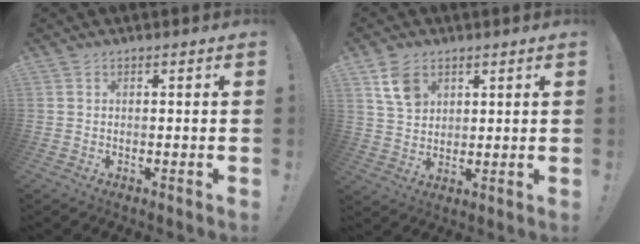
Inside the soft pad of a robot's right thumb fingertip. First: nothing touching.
{"total": 8.0, "force": [4.1, 5.7, 3.8], "torque": [-0.061, -0.012, 0.082]}